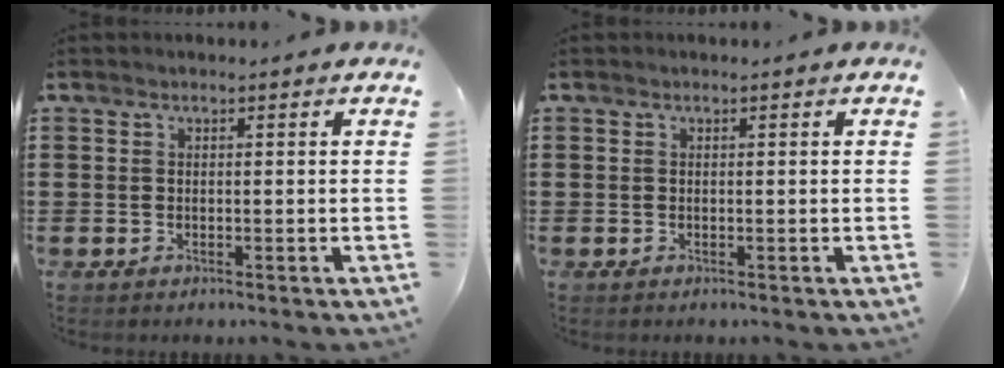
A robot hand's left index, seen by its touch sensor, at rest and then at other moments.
{"total": 0.0}